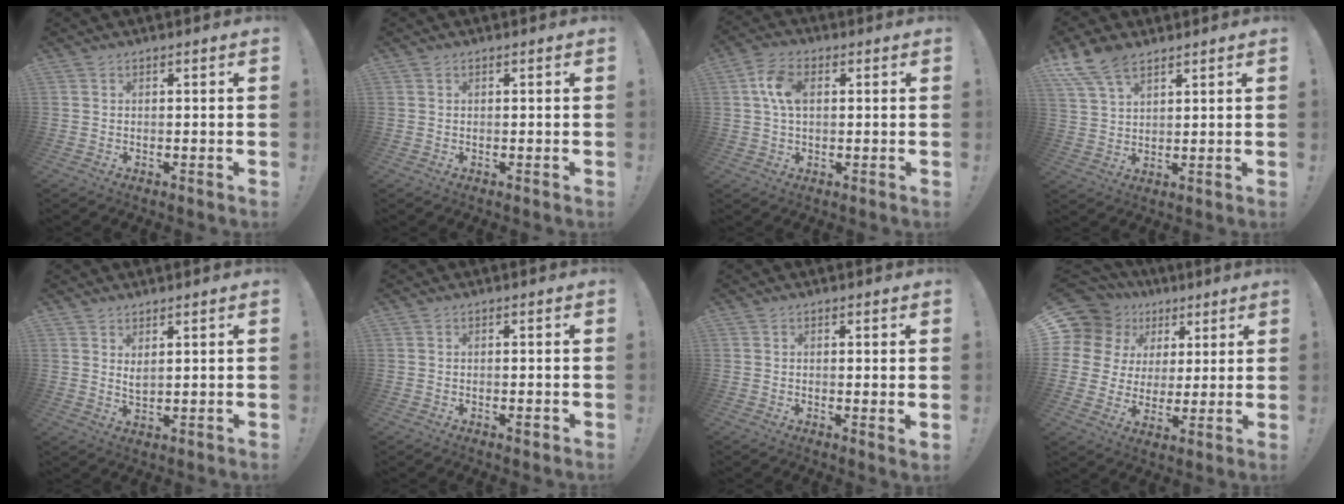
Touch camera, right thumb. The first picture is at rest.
{"total": 0.0}
{"total": 8.5, "force": [1.5, 5.5, 6.4], "torque": [-0.119, 0.009, 0.028]}
{"total": 9.6, "force": [6.6, 4.8, 5.1], "torque": [-0.094, -0.026, 0.131]}
{"total": 2.8, "force": [2.2, 0.6, 1.6], "torque": [-0.022, -0.016, 0.037]}
{"total": 1.2, "force": [-0.6, 0.1, 1.0], "torque": [-0.007, -0.002, -0.011]}
{"total": 1.9, "force": [0.6, -0.2, 1.8], "torque": [-0.015, -0.009, 0.008]}
{"total": 11.4, "force": [5.4, 9.1, 4.0], "torque": [-0.071, -0.035, 0.116]}